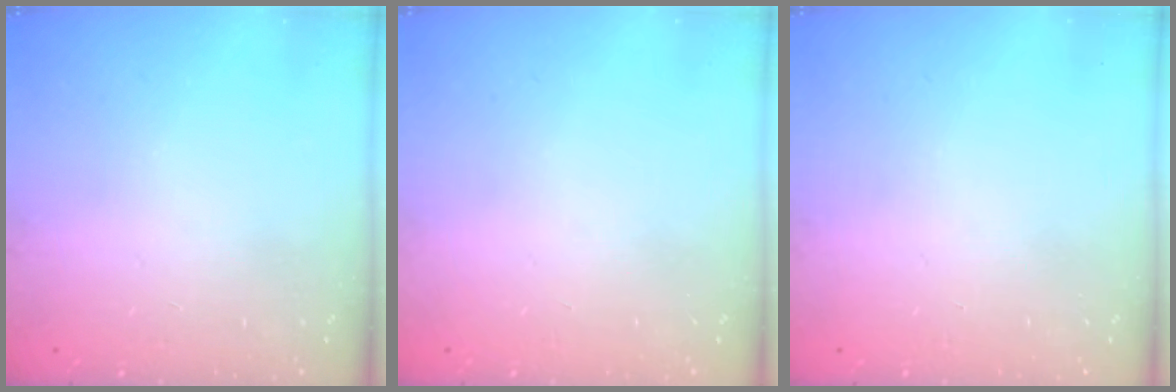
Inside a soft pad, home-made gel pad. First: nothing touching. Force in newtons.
{"total": 0.0}
{"total": 0.0}